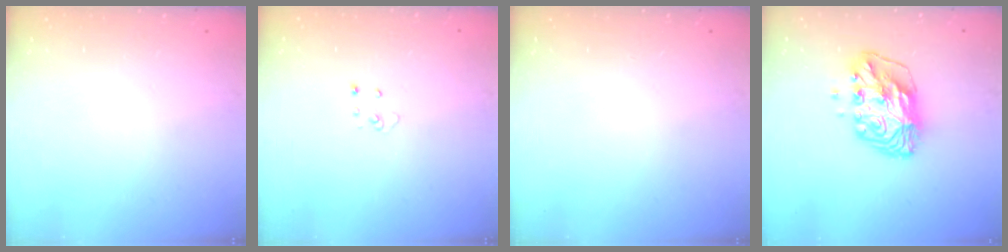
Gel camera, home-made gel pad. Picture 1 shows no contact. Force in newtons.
{"total": 3.7, "press": 3.7, "slide": 0.3}
{"total": 0.0}
{"total": 11.3, "press": 11.2, "slide": 1.6}